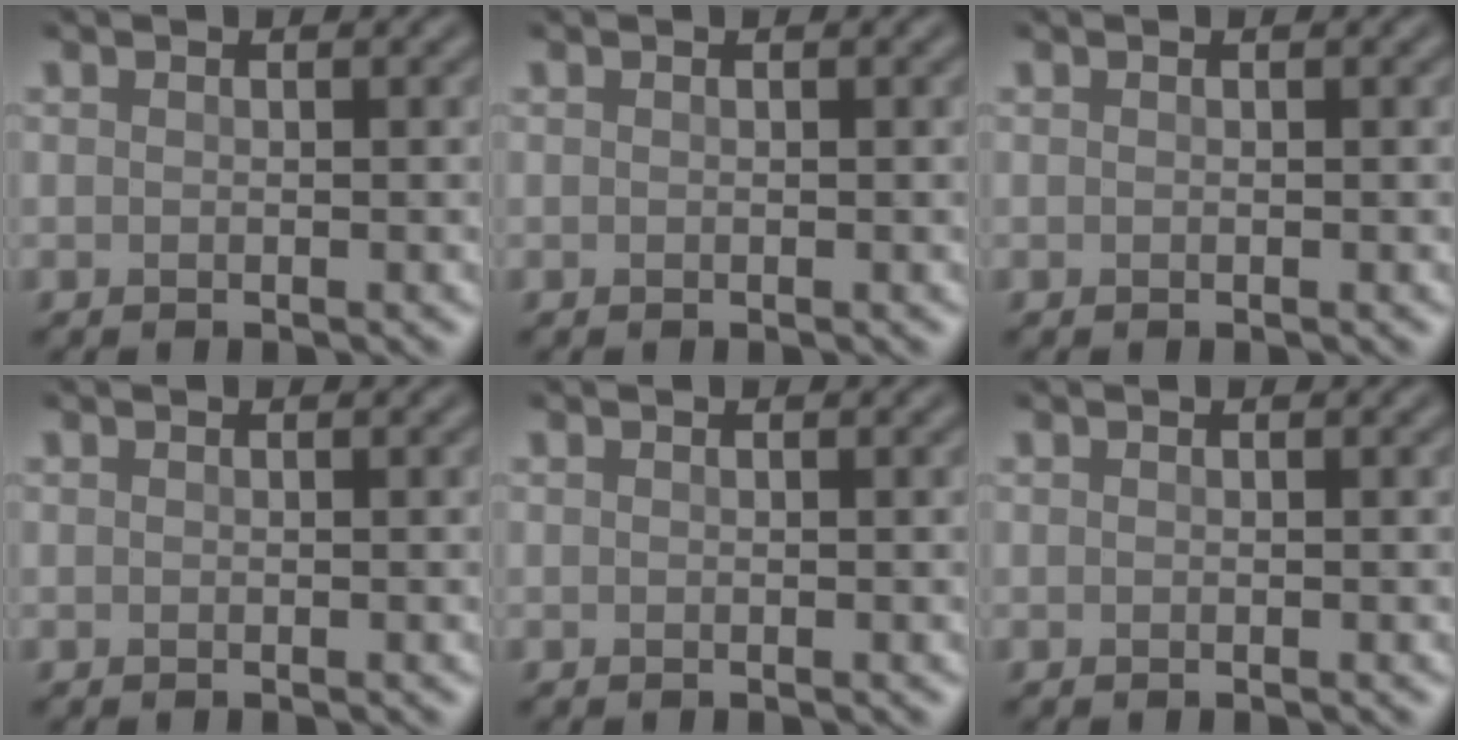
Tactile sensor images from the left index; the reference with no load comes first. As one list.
[{"total": 0.0}, {"total": 0.0}, {"total": 0.0}, {"total": 0.0}, {"total": 0.0}]